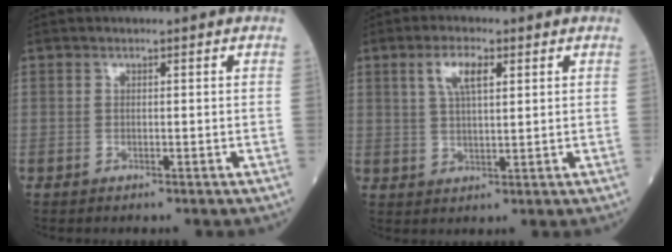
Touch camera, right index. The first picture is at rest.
{"total": 5.2, "force": [2.3, 1.5, 4.5], "torque": [-0.092, 0.008, 0.045]}